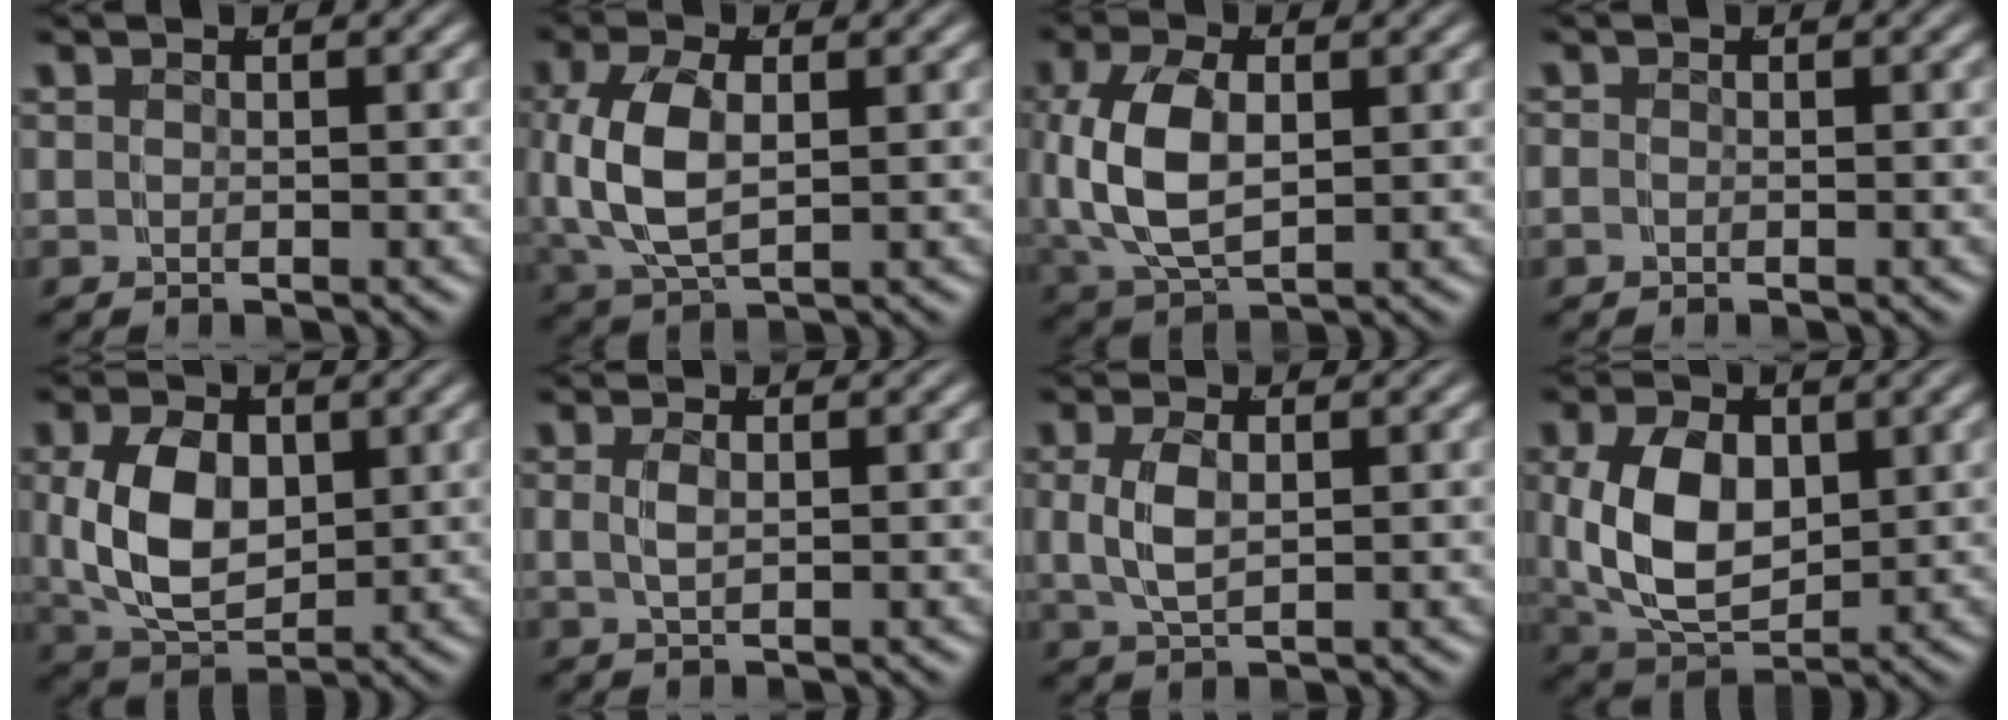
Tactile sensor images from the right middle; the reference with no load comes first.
{"total": 6.4, "force": [0.5, 4.1, 4.9], "torque": [-0.129, -0.008, 0.020]}
{"total": 7.2, "force": [0.4, 4.8, 5.4], "torque": [-0.142, -0.010, 0.022]}
{"total": 1.0, "force": [-0.5, 0.9, 0.3], "torque": [-0.013, -0.001, -0.013]}
{"total": 7.4, "force": [0.3, 5.2, 5.2], "torque": [-0.119, -0.019, 0.019]}
{"total": 1.4, "force": [0.3, 0.4, 1.3], "torque": [-0.030, -0.001, 0.009]}
{"total": 3.3, "force": [0.4, 2.0, 2.6], "torque": [-0.068, -0.001, 0.014]}
{"total": 8.1, "force": [0.2, 5.8, 5.7], "torque": [-0.136, -0.026, 0.022]}